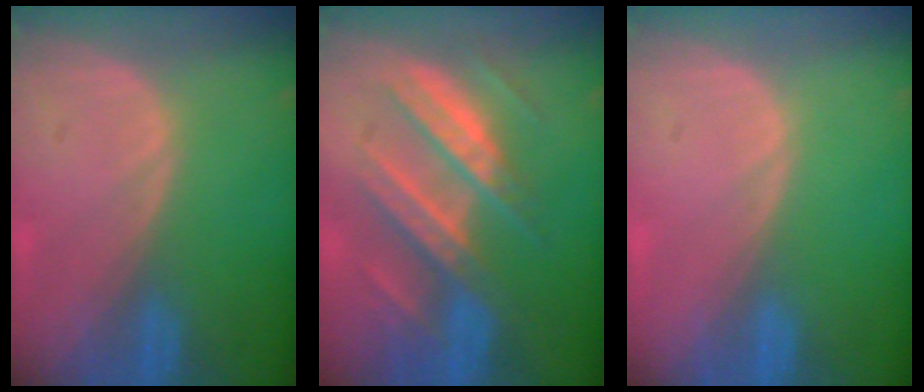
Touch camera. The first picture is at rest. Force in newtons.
{"total": 9.3, "press": 9.2, "slide": 0.8}
{"total": 0.0}